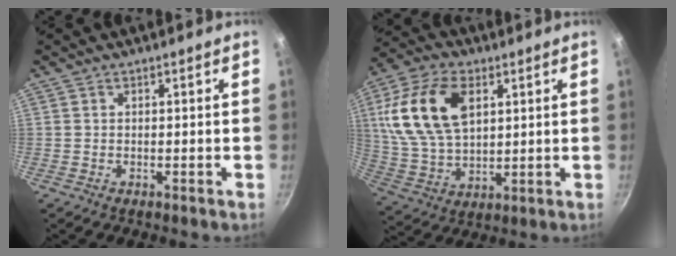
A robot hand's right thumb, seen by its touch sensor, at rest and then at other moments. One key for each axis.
{"total": 18.3, "fx": 5.3, "fy": 11.1, "fz": 13.6, "tx": -0.249, "ty": -0.007, "tz": 0.105}